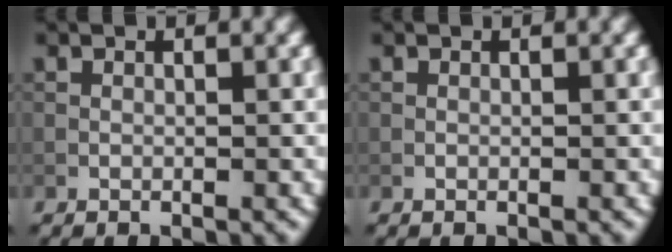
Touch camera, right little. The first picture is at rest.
{"total": 0.0}